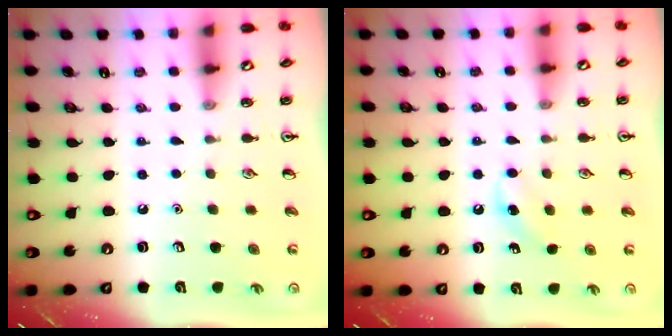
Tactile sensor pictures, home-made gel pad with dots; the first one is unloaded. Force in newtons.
{"total": 6.3, "press": 6.0, "slide": 1.8}